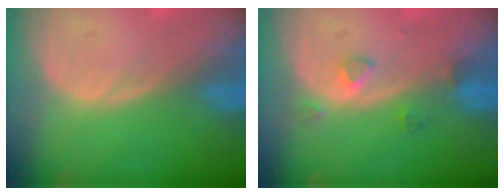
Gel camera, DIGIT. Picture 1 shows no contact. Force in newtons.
{"total": 2.5, "press": 2.3, "slide": 0.9}